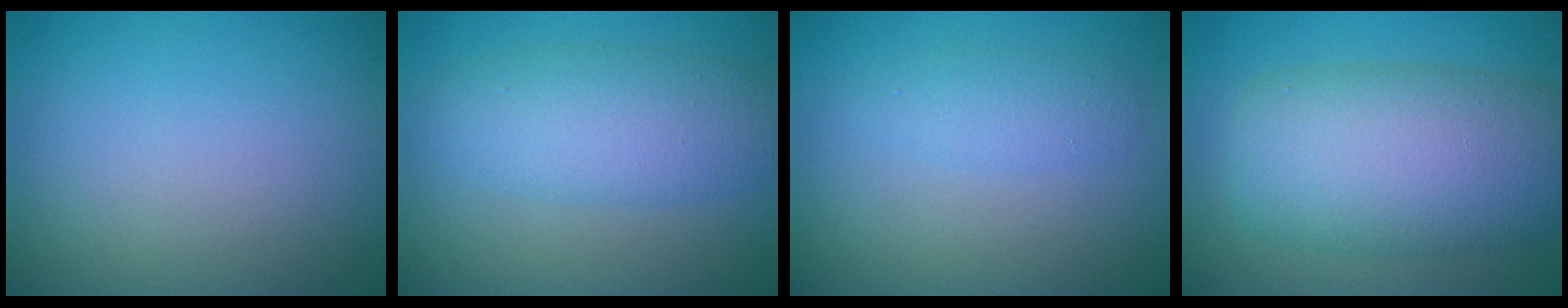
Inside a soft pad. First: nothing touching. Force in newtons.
{"total": 4.9, "press": 4.9, "slide": 0.1}
{"total": 1.7, "press": 1.7, "slide": 0.0}
{"total": 9.3, "press": 9.3, "slide": 0.2}